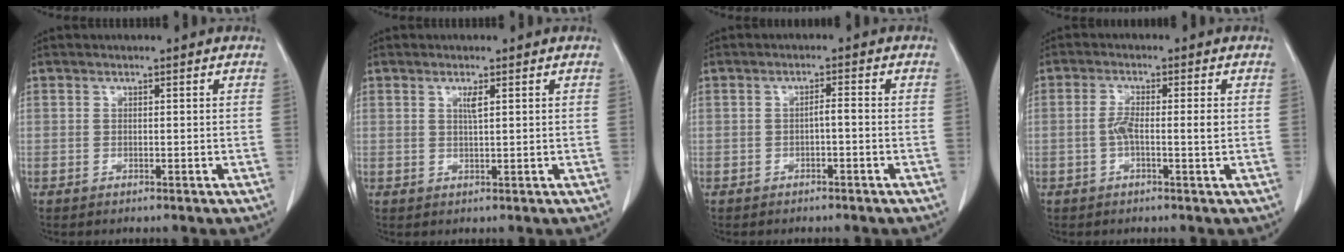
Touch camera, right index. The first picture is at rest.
{"total": 1.5, "force": [0.6, 0.0, 1.3], "torque": [-0.029, -0.003, 0.012]}
{"total": 1.5, "force": [-0.5, 0.2, 1.4], "torque": [-0.022, 0.003, -0.009]}
{"total": 3.8, "force": [-0.4, 0.5, 3.8], "torque": [-0.074, 0.004, -0.007]}